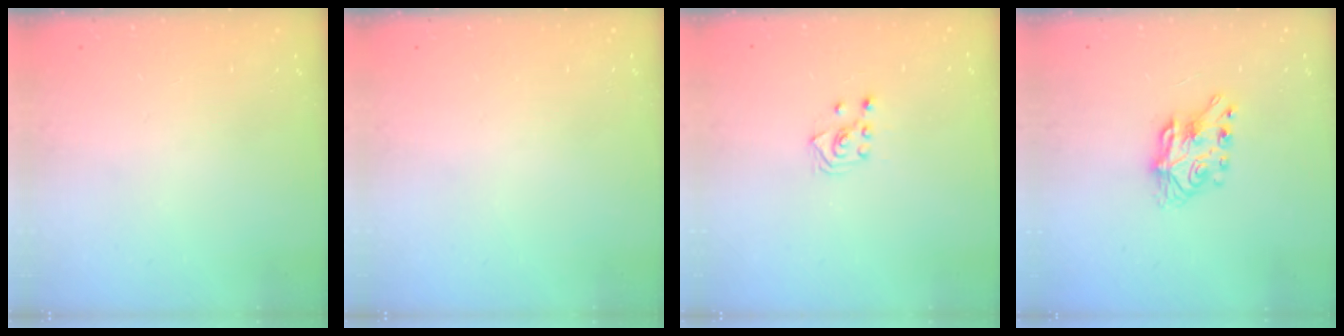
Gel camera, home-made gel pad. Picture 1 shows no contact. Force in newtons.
{"total": 0.0}
{"total": 3.7, "press": 3.6, "slide": 0.8}
{"total": 7.1, "press": 7.1, "slide": 0.2}